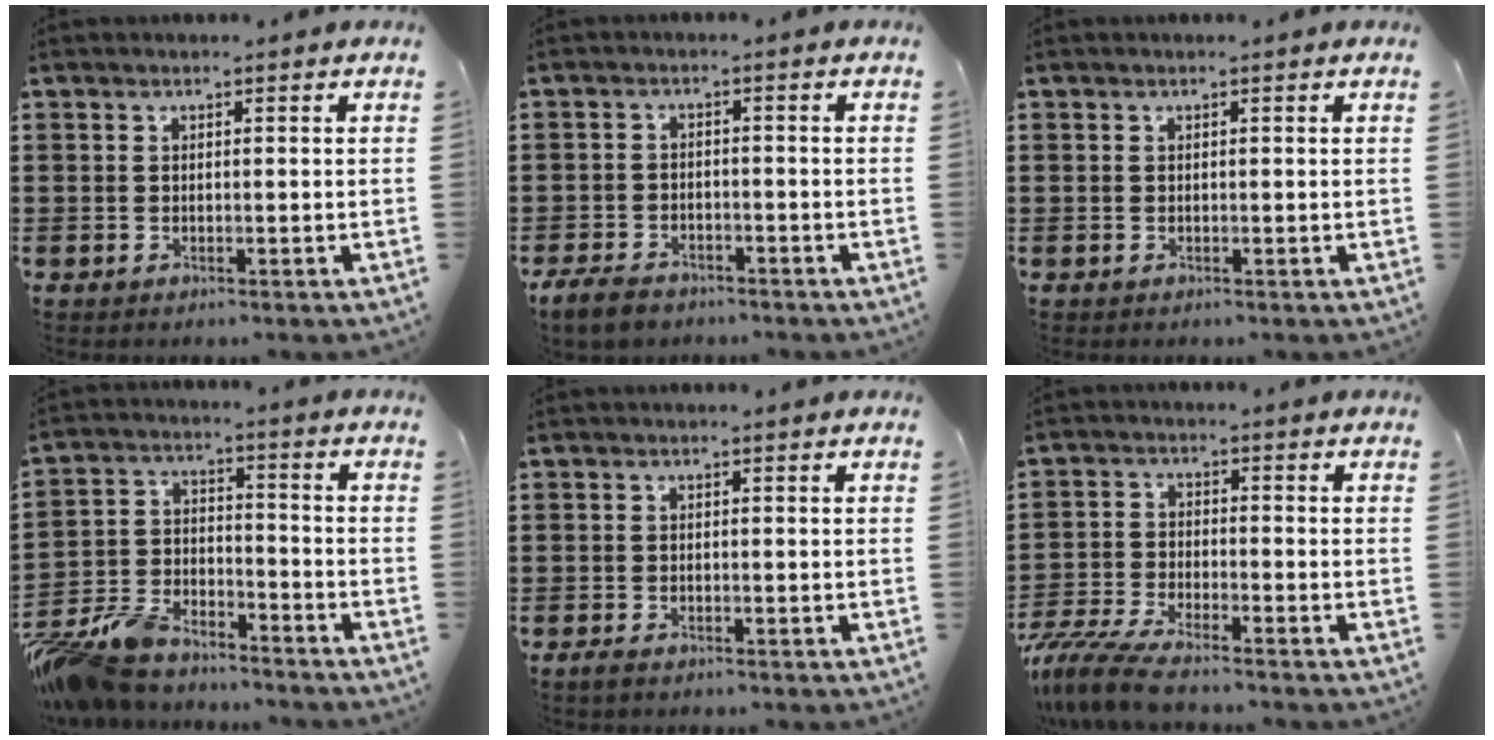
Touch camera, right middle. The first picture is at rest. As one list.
[{"total": 3.5, "force": [-3.0, 1.3, 1.4], "torque": [-0.047, -0.001, -0.066]}, {"total": 0.0}, {"total": 9.1, "force": [-8.6, 2.2, 1.8], "torque": [-0.055, 0.011, -0.175]}, {"total": 0.7, "force": [-0.5, 0.3, 0.4], "torque": [-0.008, -0.002, -0.010]}, {"total": 6.6, "force": [-5.8, 0.6, 3.0], "torque": [-0.085, -0.014, -0.120]}]